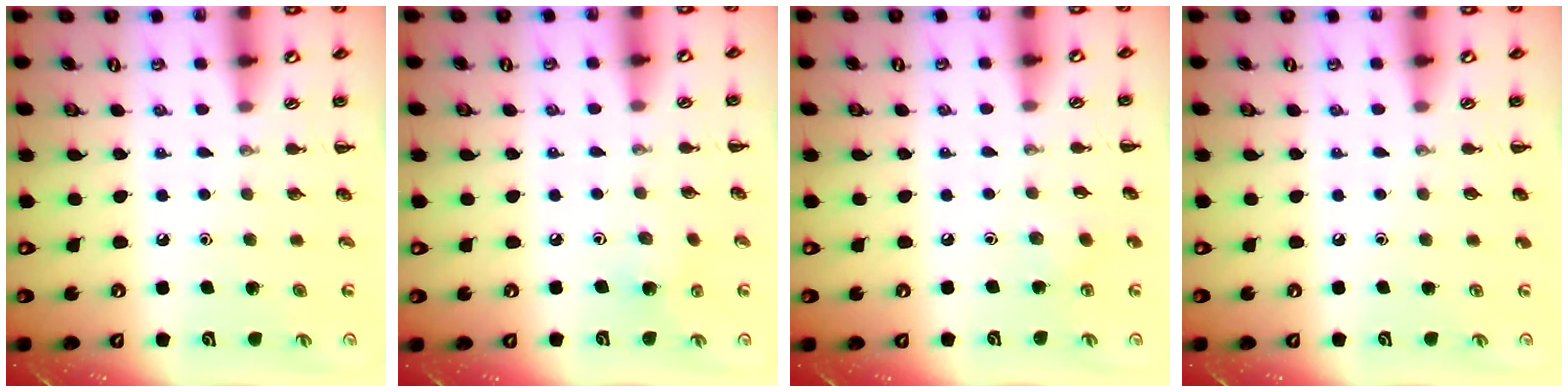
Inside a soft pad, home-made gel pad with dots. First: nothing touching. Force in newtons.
{"total": 3.7, "press": 3.5, "slide": 1.1}
{"total": 3.1, "press": 3.0, "slide": 1.0}
{"total": 0.0}